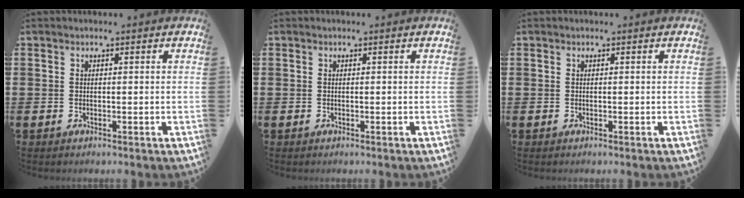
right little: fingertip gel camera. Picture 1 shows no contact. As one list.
[{"total": 0.0}, {"total": 0.0}]